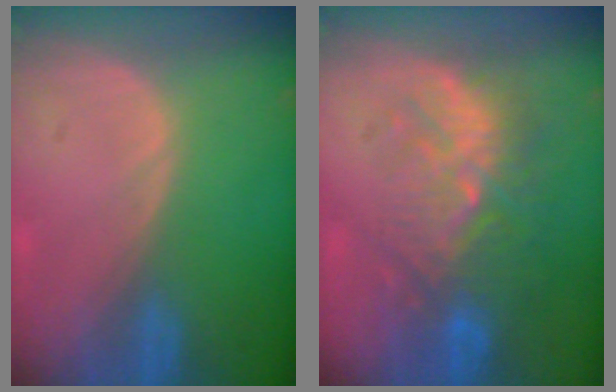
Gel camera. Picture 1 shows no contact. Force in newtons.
{"total": 10.1, "press": 9.4, "slide": 3.7}